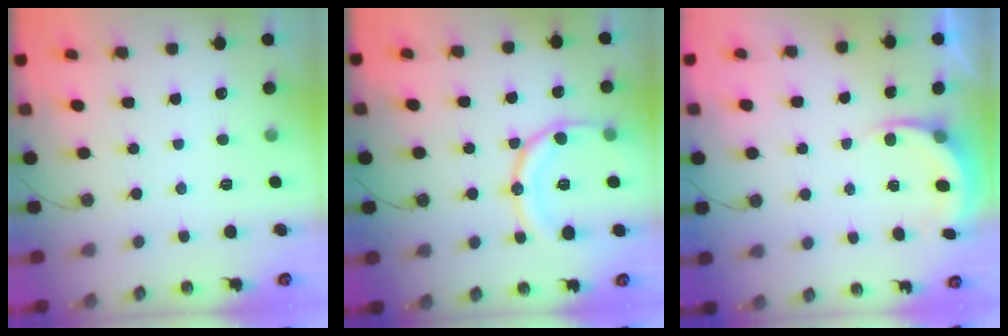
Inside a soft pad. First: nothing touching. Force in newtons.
{"total": 15.6, "press": 15.5, "slide": 1.6}
{"total": 5.7, "press": 5.4, "slide": 1.6}